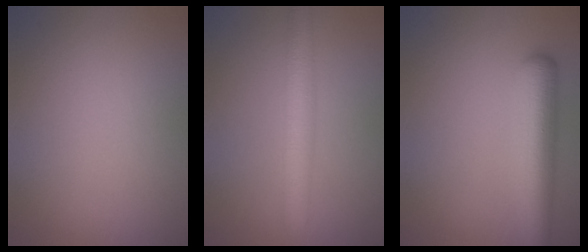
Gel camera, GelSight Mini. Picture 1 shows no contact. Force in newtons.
{"total": 4.1, "press": 4.1, "slide": 0.2}
{"total": 5.9, "press": 5.9, "slide": 0.3}